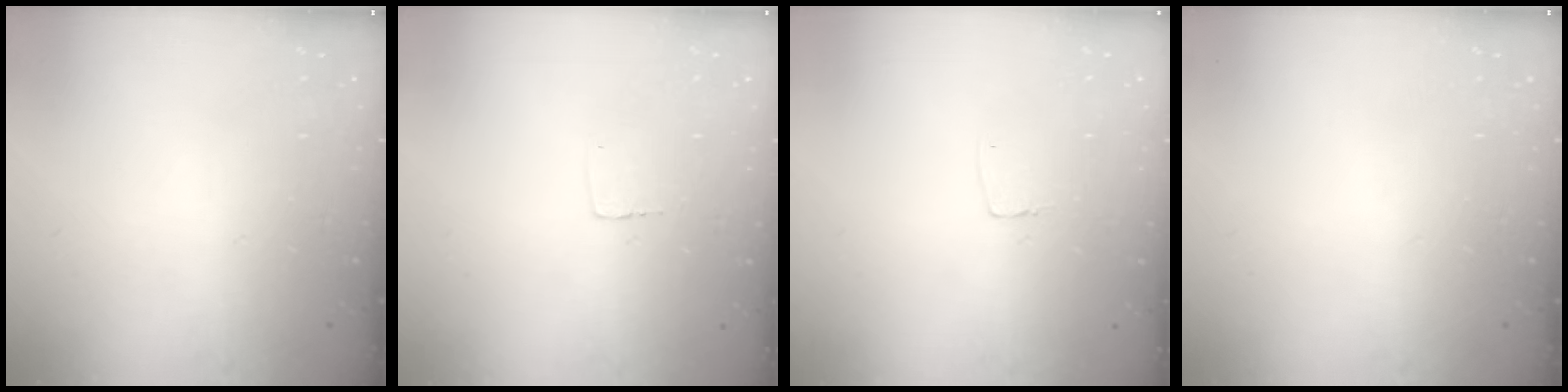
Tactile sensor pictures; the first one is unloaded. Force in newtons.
{"total": 2.3, "press": 2.3, "slide": 0.1}
{"total": 3.5, "press": 3.5, "slide": 0.3}
{"total": 0.0}